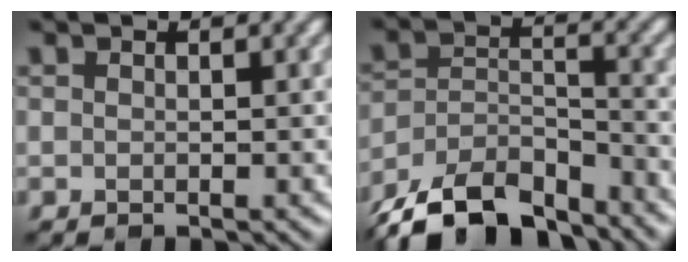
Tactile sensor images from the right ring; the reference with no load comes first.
{"total": 10.7, "force": [-8.9, 4.0, 4.4], "torque": [-0.086, -0.010, -0.156]}